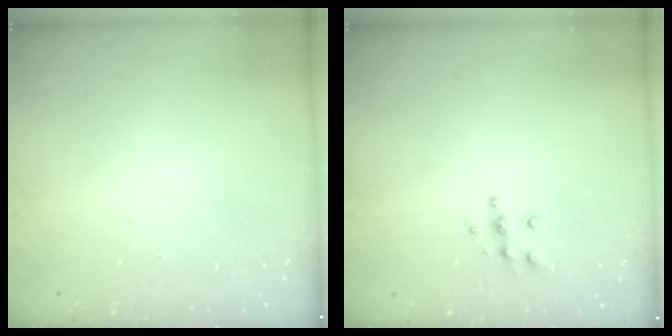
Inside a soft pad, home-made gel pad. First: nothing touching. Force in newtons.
{"total": 5.9, "press": 5.9, "slide": 0.5}